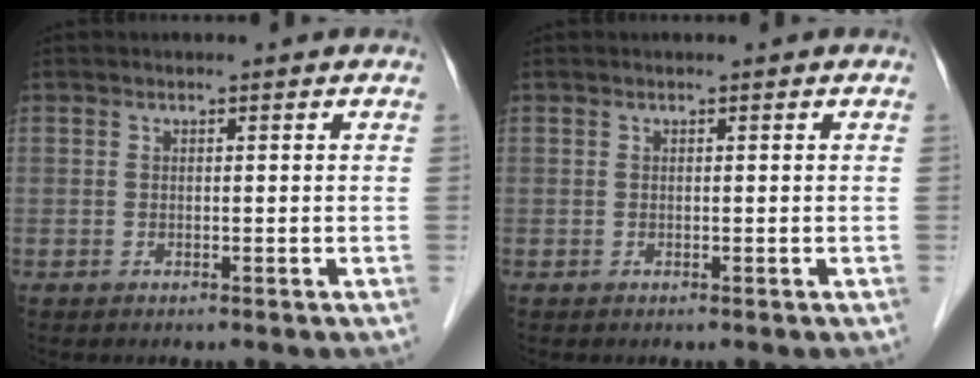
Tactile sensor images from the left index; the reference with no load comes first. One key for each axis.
{"total": 0.0}